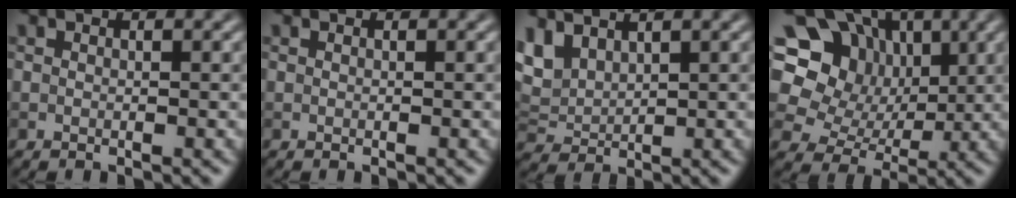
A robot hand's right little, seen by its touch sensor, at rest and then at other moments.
{"total": 0.0}
{"total": 3.4, "force": [2.5, 1.6, 1.7], "torque": [-0.046, 0.006, 0.054]}
{"total": 13.2, "force": [4.6, 11.0, 5.7], "torque": [-0.149, 0.052, 0.063]}